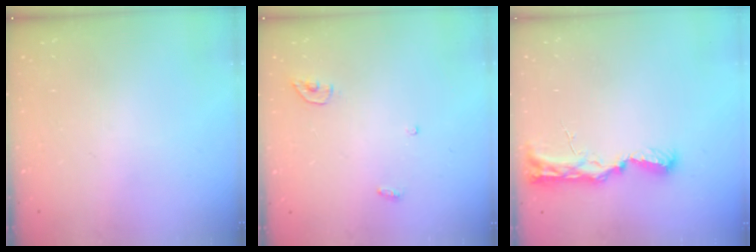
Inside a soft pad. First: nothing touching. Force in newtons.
{"total": 3.5, "press": 3.5, "slide": 0.3}
{"total": 10.5, "press": 9.6, "slide": 4.3}